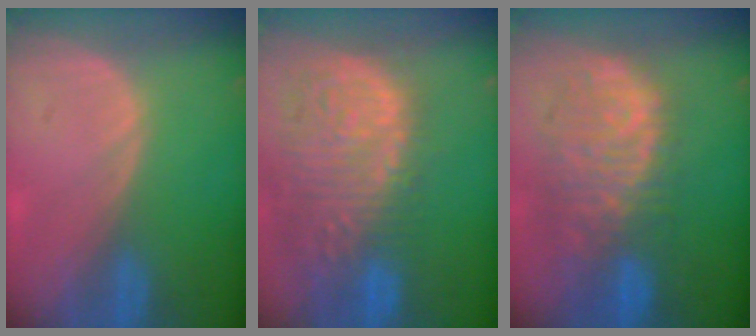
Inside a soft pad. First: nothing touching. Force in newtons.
{"total": 15.0, "press": 12.4, "slide": 8.4}
{"total": 11.2, "press": 9.6, "slide": 5.9}